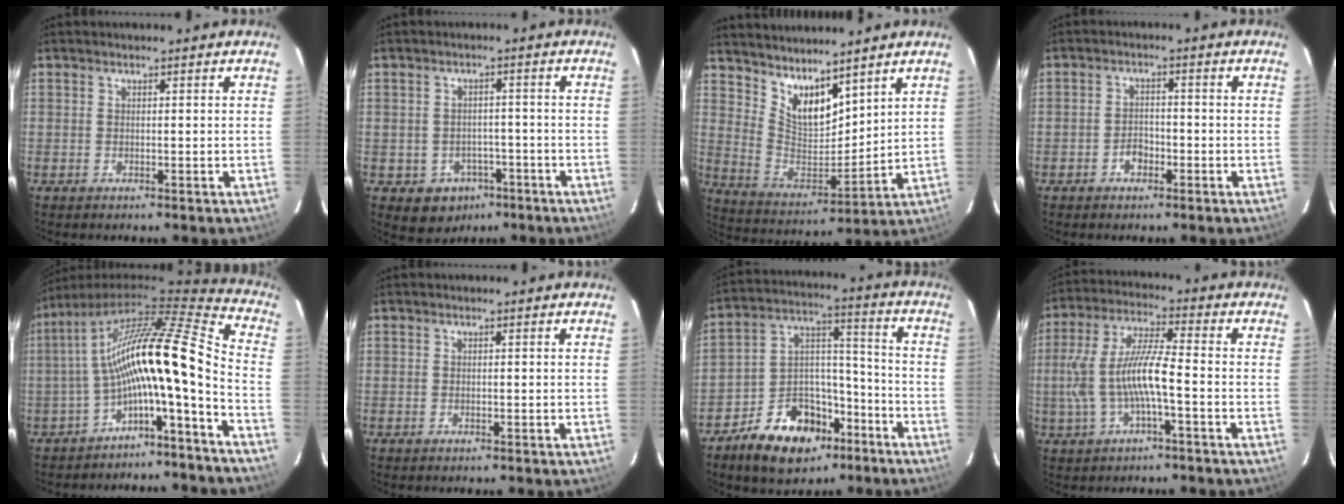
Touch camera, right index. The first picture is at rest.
{"total": 6.4, "force": [-3.4, 5.3, 1.5], "torque": [-0.035, 0.022, -0.027]}
{"total": 11.5, "force": [8.9, 4.3, 5.9], "torque": [-0.108, -0.009, 0.177]}
{"total": 2.9, "force": [-1.7, 1.9, 1.4], "torque": [-0.029, 0.009, -0.026]}
{"total": 16.5, "force": [-5.0, 1.3, 15.7], "torque": [-0.250, -0.002, -0.093]}
{"total": 0.0}
{"total": 15.9, "force": [-9.9, 9.6, 7.8], "torque": [-0.152, 0.042, -0.149]}
{"total": 11.0, "force": [-2.3, 2.2, 10.5], "torque": [-0.224, 0.007, -0.039]}